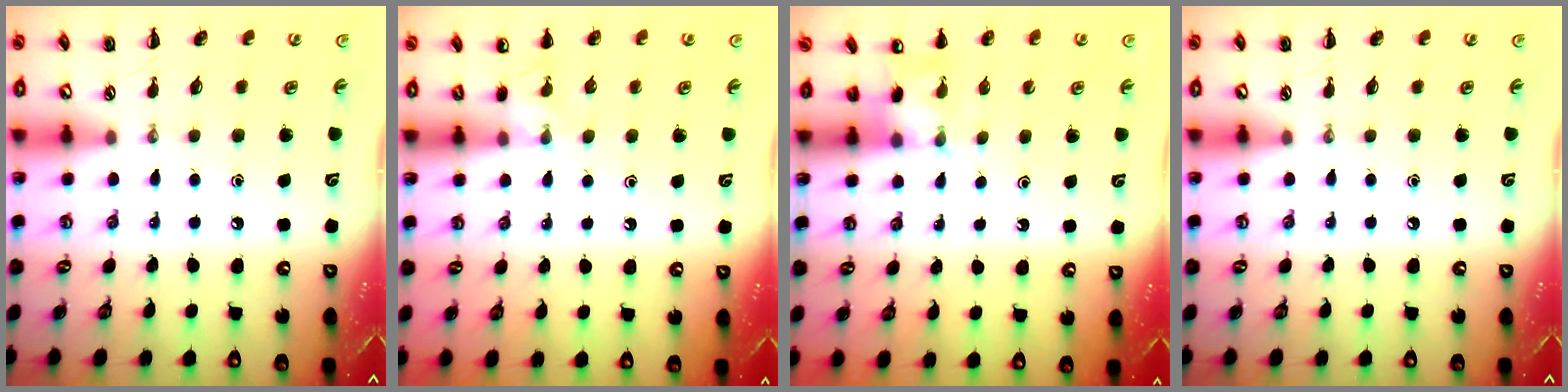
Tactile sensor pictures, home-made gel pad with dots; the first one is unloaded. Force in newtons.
{"total": 4.2, "press": 3.9, "slide": 1.4}
{"total": 4.4, "press": 4.2, "slide": 1.3}
{"total": 0.0}